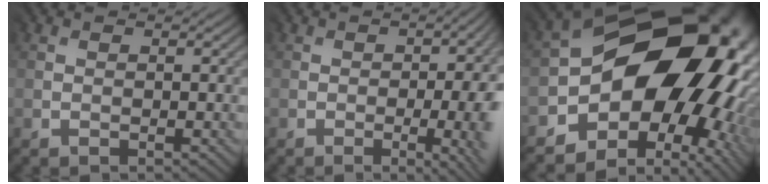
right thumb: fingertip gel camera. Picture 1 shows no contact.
{"total": 8.6, "force": [-2.7, 3.1, 7.5], "torque": [-0.067, -0.010, -0.030]}
{"total": 16.9, "force": [-0.8, 13.0, 10.9], "torque": [-0.152, -0.027, 0.008]}